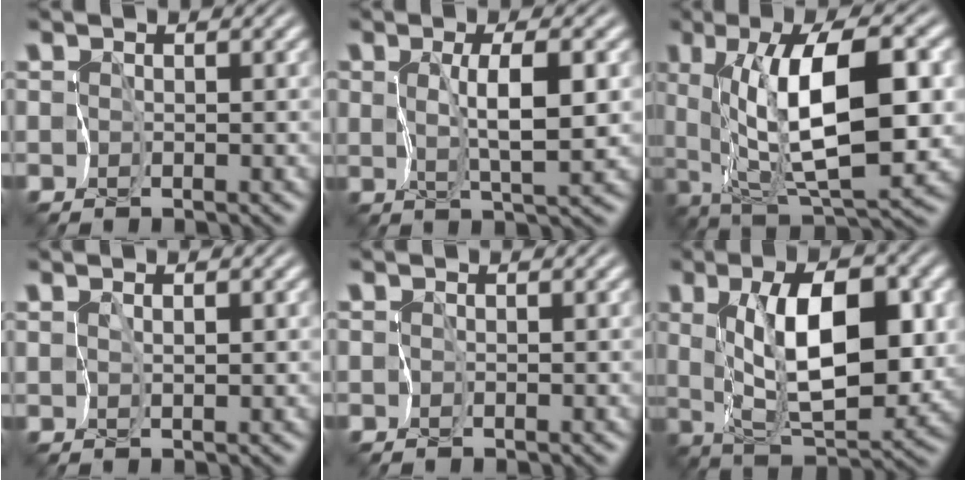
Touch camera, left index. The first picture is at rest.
{"total": 3.9, "force": [1.1, 0.7, 3.7], "torque": [-0.070, 0.001, 0.028]}
{"total": 11.0, "force": [1.9, 3.2, 10.4], "torque": [-0.160, 0.002, 0.035]}
{"total": 0.8, "force": [0.5, 0.0, 0.6], "torque": [-0.008, 0.000, 0.017]}
{"total": 0.0}
{"total": 9.4, "force": [2.1, 3.8, 8.3], "torque": [-0.134, 0.002, 0.045]}